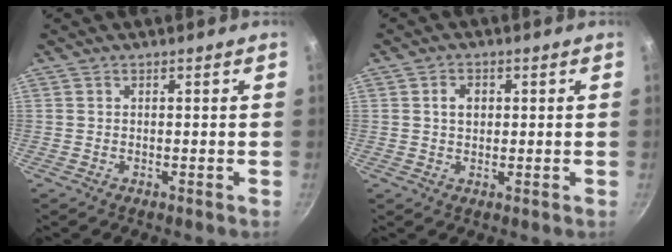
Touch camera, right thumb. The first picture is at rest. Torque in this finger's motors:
{"motor_torque": [-0.13, 0.06, 0.37, -0.01, 0.02]}